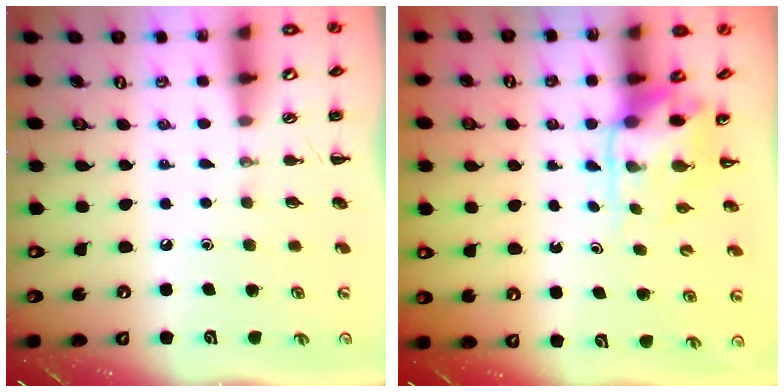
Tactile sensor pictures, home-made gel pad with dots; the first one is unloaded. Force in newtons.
{"total": 4.0, "press": 3.9, "slide": 0.7}